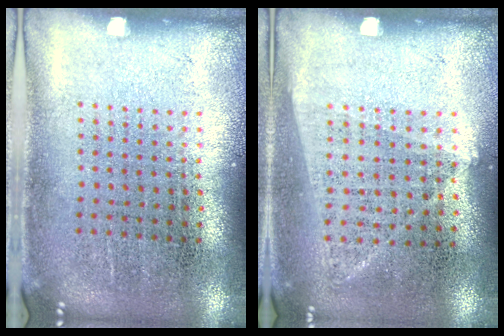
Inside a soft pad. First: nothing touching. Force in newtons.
{"total": 1.0, "press": 0.9, "slide": 0.5}